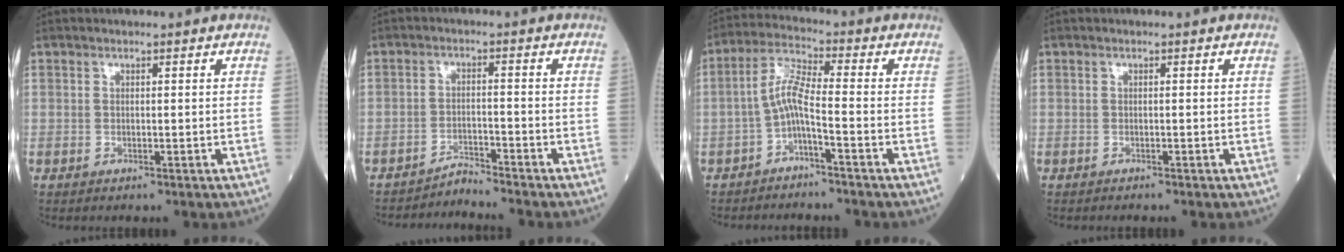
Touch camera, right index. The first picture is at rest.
{"total": 3.3, "force": [-3.0, -1.2, -0.8], "torque": [0.016, -0.010, -0.050]}
{"total": 5.2, "force": [-2.3, 0.4, 4.6], "torque": [-0.093, 0.017, -0.048]}
{"total": 0.8, "force": [-0.7, 0.1, 0.3], "torque": [-0.008, -0.002, -0.011]}